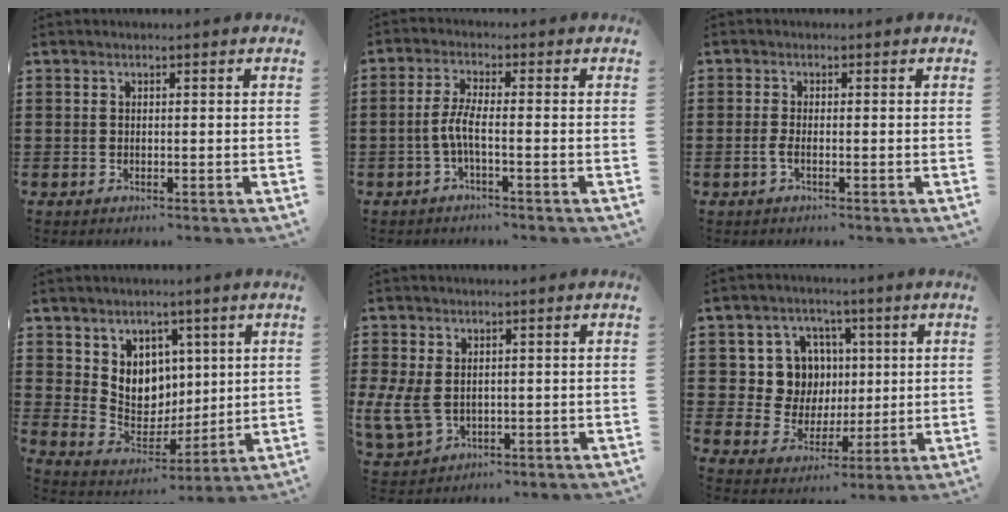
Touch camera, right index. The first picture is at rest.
{"total": 3.9, "force": [-1.4, 0.5, 3.6], "torque": [-0.087, -0.007, -0.034]}
{"total": 1.5, "force": [-0.7, 0.2, 1.3], "torque": [-0.033, -0.006, -0.014]}
{"total": 6.9, "force": [3.4, 5.9, 1.0], "torque": [-0.034, -0.025, 0.064]}
{"total": 4.9, "force": [0.3, 3.9, 3.1], "torque": [-0.095, 0.000, 0.003]}
{"total": 8.6, "force": [1.8, 8.0, 2.6], "torque": [-0.077, 0.011, 0.040]}